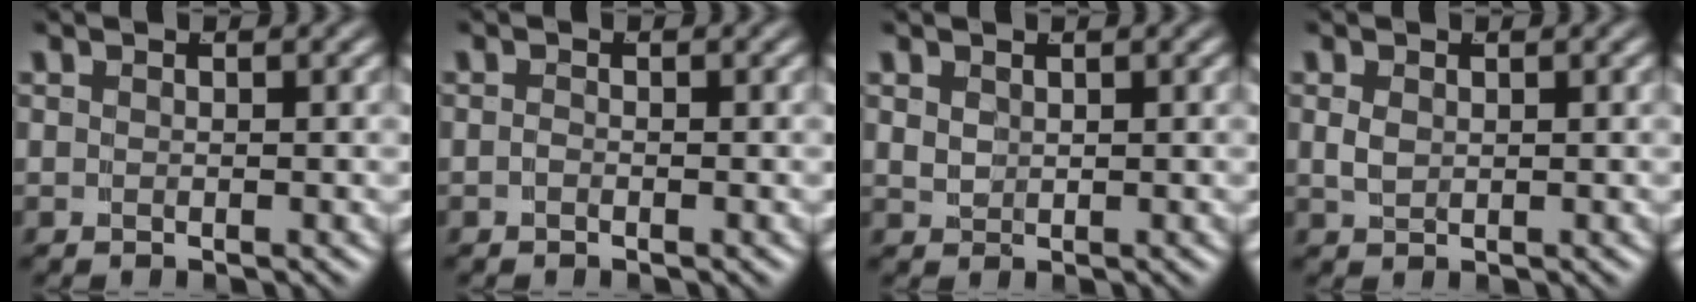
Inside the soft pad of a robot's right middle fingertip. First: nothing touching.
{"total": 0.6, "force": [-0.5, -0.3, 0.1], "torque": [-0.008, -0.008, -0.005]}
{"total": 1.2, "force": [0.7, 0.7, 0.6], "torque": [-0.018, -0.012, 0.028]}
{"total": 0.9, "force": [0.3, 0.5, 0.7], "torque": [-0.018, -0.011, 0.017]}